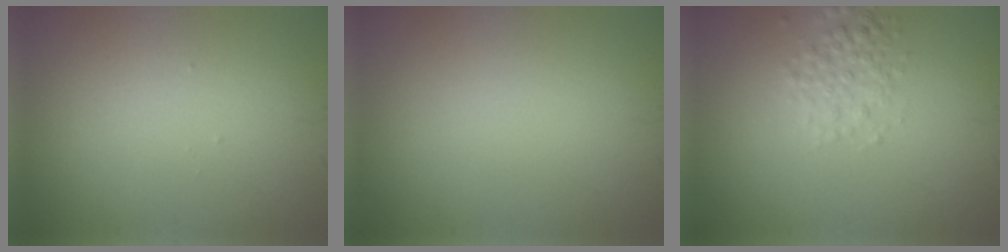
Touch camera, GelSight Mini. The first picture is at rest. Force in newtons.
{"total": 0.0}
{"total": 2.4, "press": 2.4, "slide": 0.1}